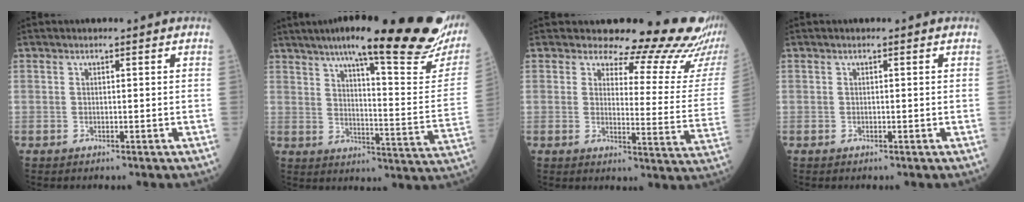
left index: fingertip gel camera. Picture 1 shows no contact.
{"total": 27.8, "force": [21.1, 2.6, 17.8], "torque": [-0.238, -0.032, 0.273]}
{"total": 17.1, "force": [16.2, 3.1, 4.6], "torque": [-0.036, -0.114, 0.157]}
{"total": 0.0}